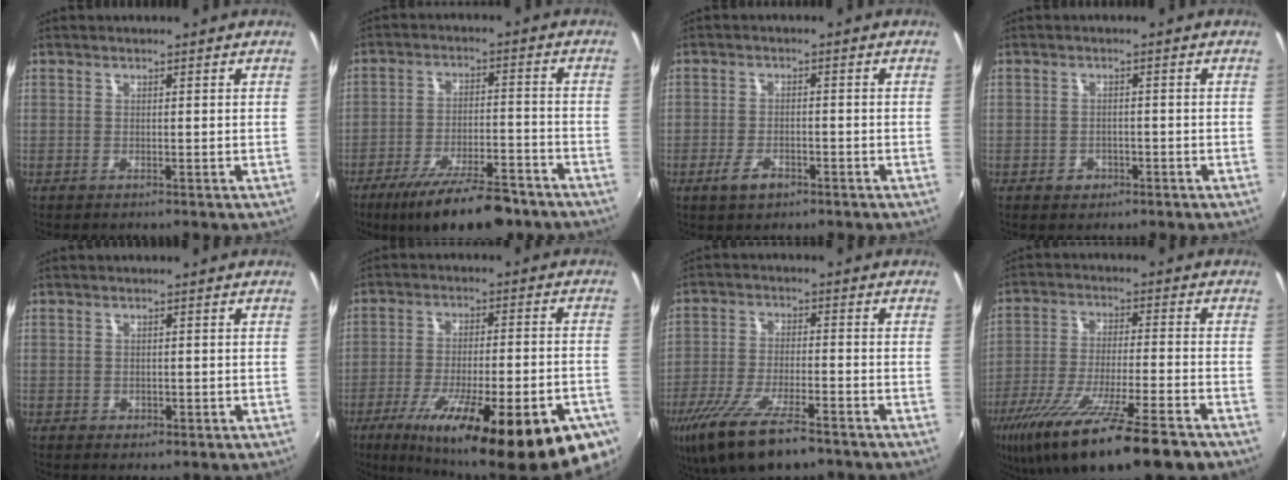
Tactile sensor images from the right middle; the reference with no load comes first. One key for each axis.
{"total": 15.4, "fx": -11.5, "fy": 4.5, "fz": 9.2, "tx": -0.175, "ty": -0.023, "tz": -0.176}
{"total": 4.1, "fx": -2.5, "fy": 2.0, "fz": 2.5, "tx": -0.059, "ty": -0.005, "tz": -0.045}
{"total": 2.6, "fx": -1.3, "fy": 2.1, "fz": 0.7, "tx": -0.015, "ty": 0.000, "tz": -0.019}
{"total": 1.7, "fx": -0.5, "fy": 1.3, "fz": 0.8, "tx": -0.012, "ty": -0.005, "tz": -0.008}
{"total": 28.3, "fx": -16.9, "fy": 6.4, "fz": 21.8, "tx": -0.339, "ty": -0.059, "tz": -0.243}
{"total": 14.3, "fx": -9.8, "fy": 4.0, "fz": 9.6, "tx": -0.207, "ty": -0.041, "tz": -0.176}
{"total": 20.6, "fx": -14.1, "fy": 2.9, "fz": 14.8, "tx": -0.273, "ty": -0.061, "tz": -0.236}